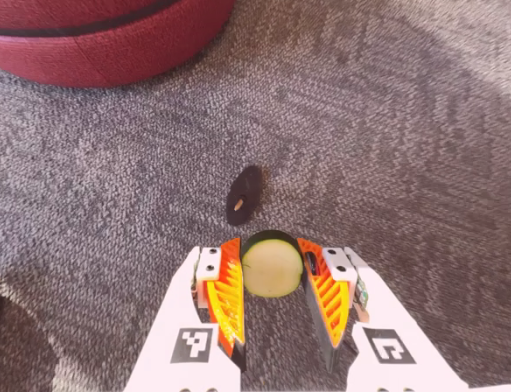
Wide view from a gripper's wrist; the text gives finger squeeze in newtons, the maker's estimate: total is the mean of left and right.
{"total": 9.6, "left": 9.5, "right": 9.7}